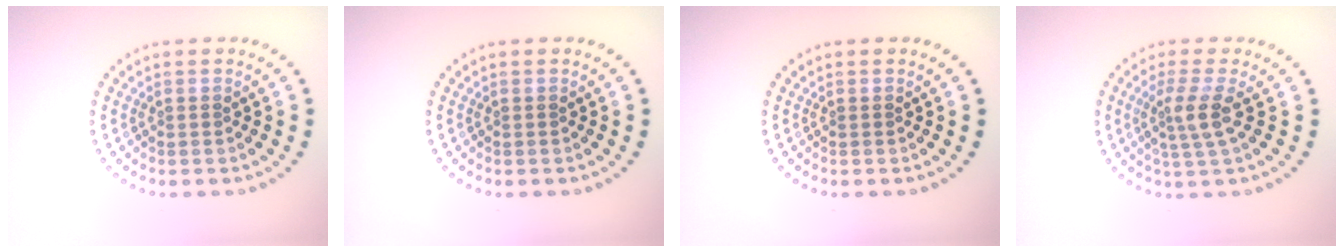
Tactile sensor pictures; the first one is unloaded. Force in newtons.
{"total": 0.0}
{"total": 0.0}
{"total": 2.7, "press": 2.1, "slide": 1.6}